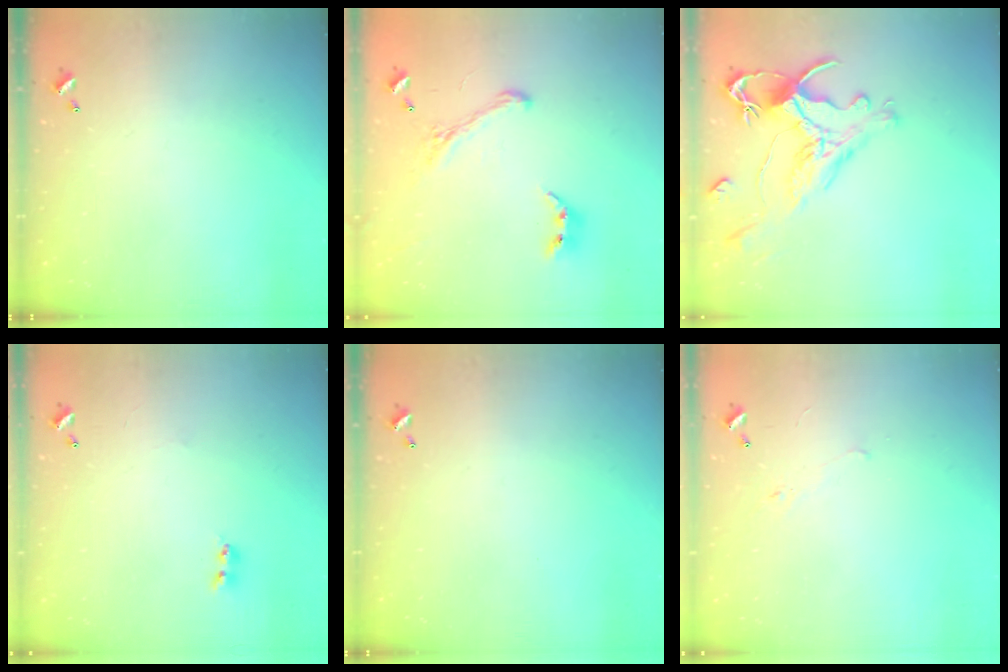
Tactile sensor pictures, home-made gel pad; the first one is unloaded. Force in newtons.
{"total": 2.9, "press": 2.7, "slide": 1.2}
{"total": 1.8, "press": 1.2, "slide": 1.3}
{"total": 2.2, "press": 2.1, "slide": 0.6}
{"total": 0.0}
{"total": 0.7, "press": 0.2, "slide": 0.6}